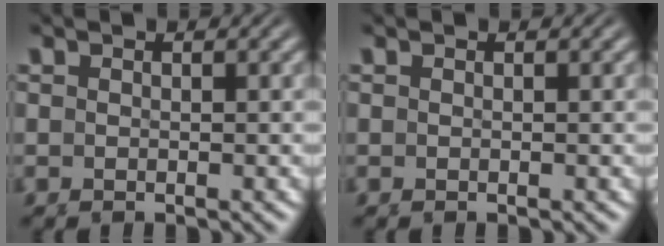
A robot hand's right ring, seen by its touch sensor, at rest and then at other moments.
{"total": 0.0}